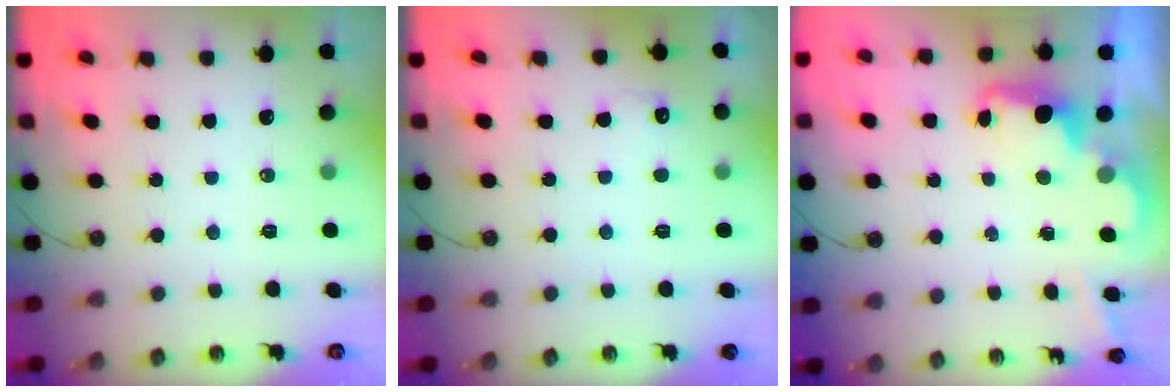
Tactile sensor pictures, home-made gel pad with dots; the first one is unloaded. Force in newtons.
{"total": 4.2, "press": 4.0, "slide": 1.1}
{"total": 2.3, "press": 2.2, "slide": 0.5}